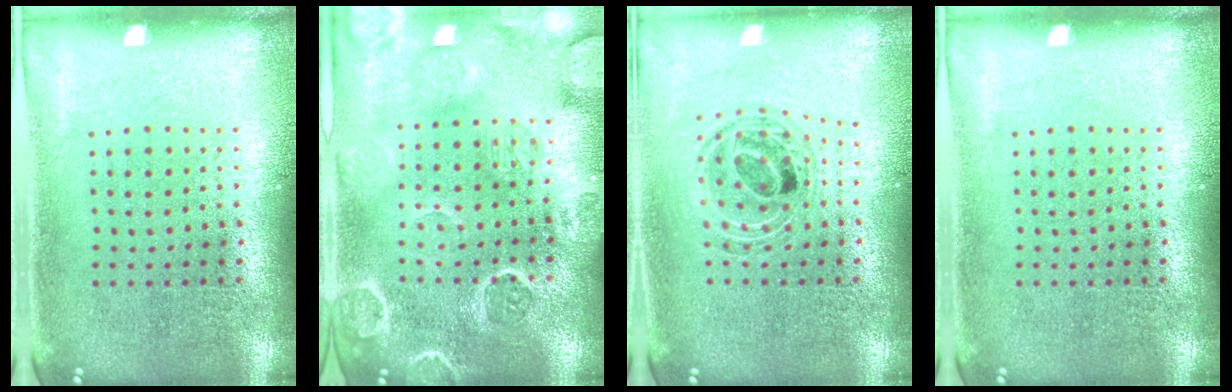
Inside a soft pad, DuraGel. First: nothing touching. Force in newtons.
{"total": 3.3, "press": 3.0, "slide": 1.2}
{"total": 0.9, "press": 0.9, "slide": 0.2}
{"total": 0.0}